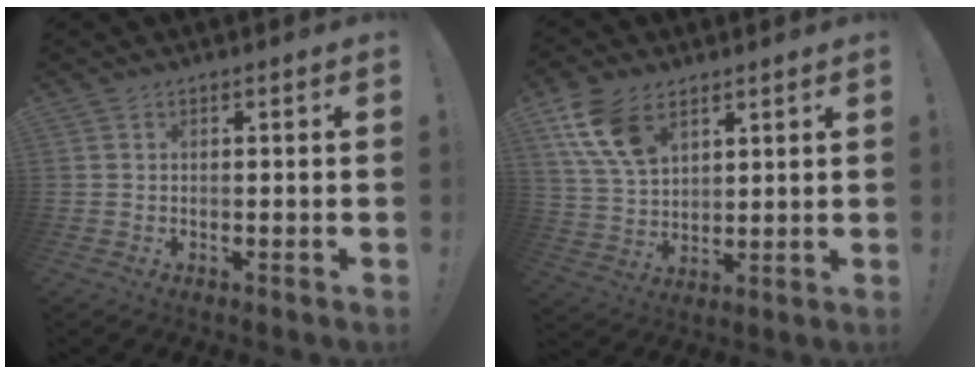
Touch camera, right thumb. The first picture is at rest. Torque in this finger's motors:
{"motor_torque": [0.33, 0.43, 0.76, 0.90, 0.09]}